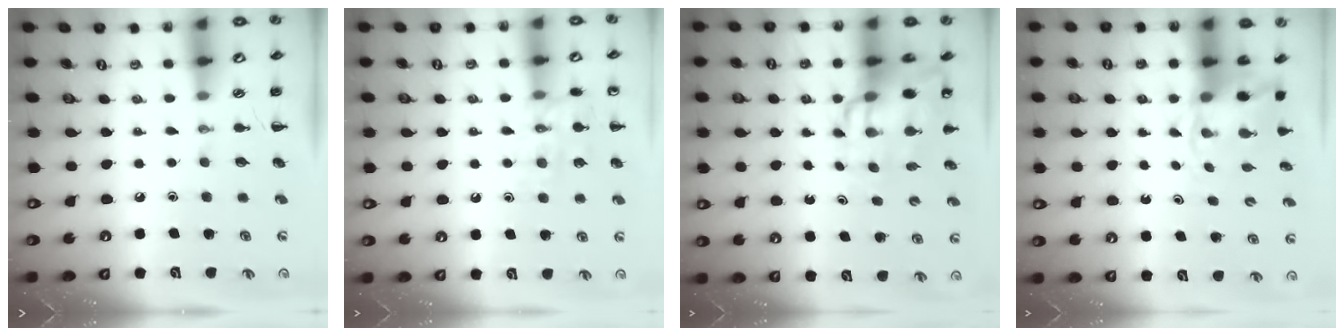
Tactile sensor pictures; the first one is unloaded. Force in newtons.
{"total": 12.0, "press": 11.9, "slide": 0.8}
{"total": 12.0, "press": 11.5, "slide": 3.6}
{"total": 5.1, "press": 5.1, "slide": 0.5}